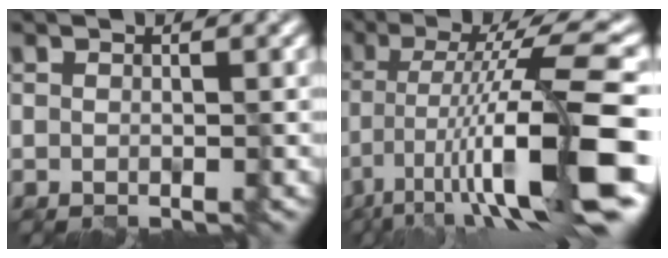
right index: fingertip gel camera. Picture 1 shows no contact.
{"total": 13.0, "force": [-4.8, 2.6, 11.8], "torque": [-0.190, 0.009, -0.076]}